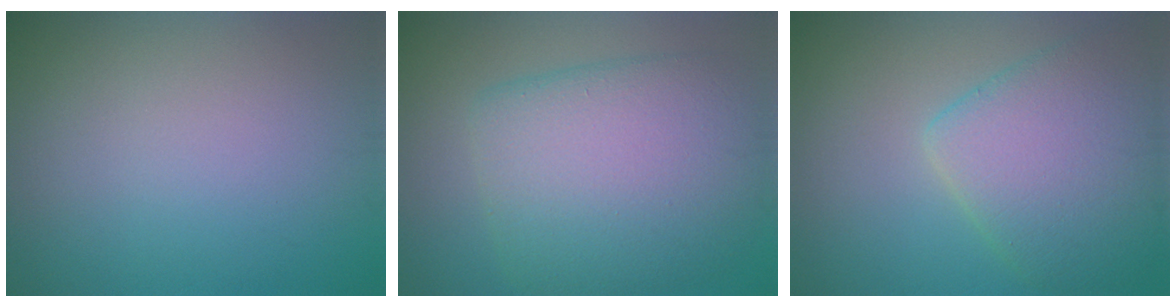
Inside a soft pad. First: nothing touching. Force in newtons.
{"total": 9.3, "press": 9.3, "slide": 0.2}
{"total": 6.7, "press": 6.7, "slide": 0.3}